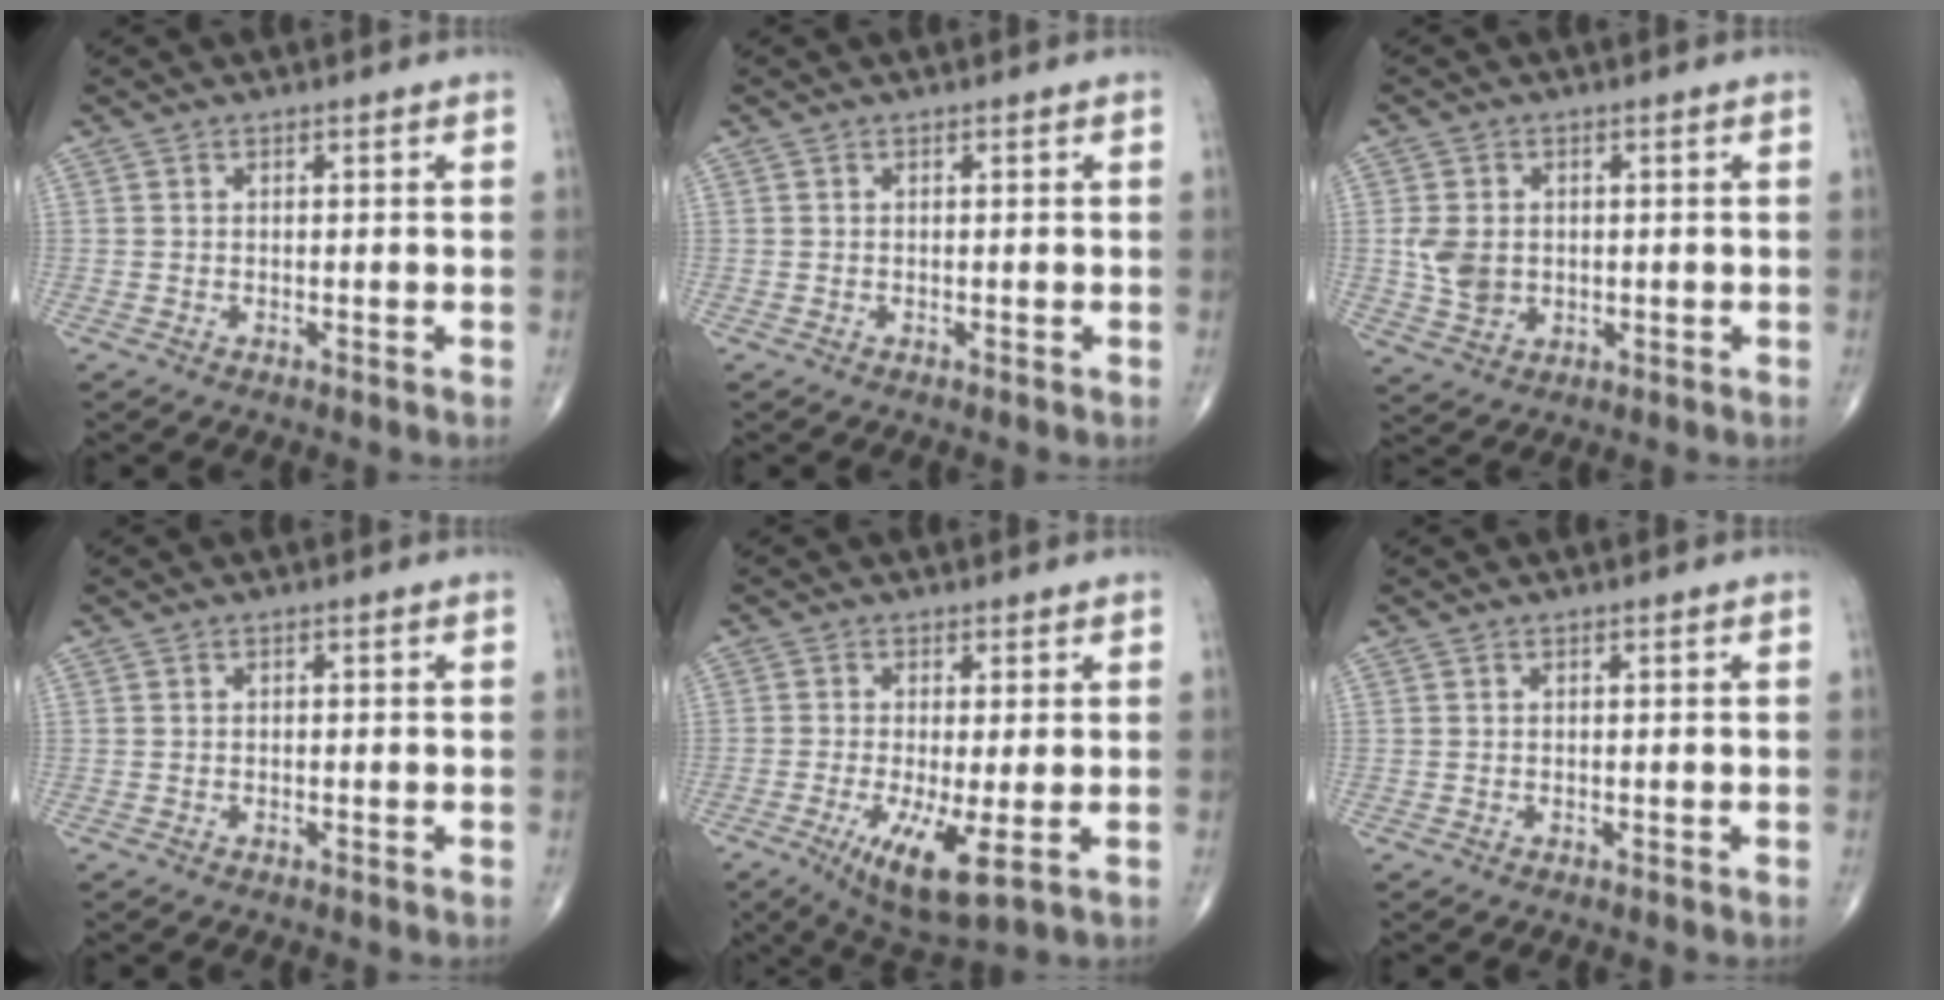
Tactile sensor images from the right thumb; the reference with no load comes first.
{"total": 0.0}
{"total": 6.0, "force": [0.2, 4.7, 3.7], "torque": [-0.060, -0.001, 0.011]}
{"total": 0.0}
{"total": 9.0, "force": [-2.4, 2.0, 8.4], "torque": [-0.152, -0.024, -0.038]}
{"total": 0.0}